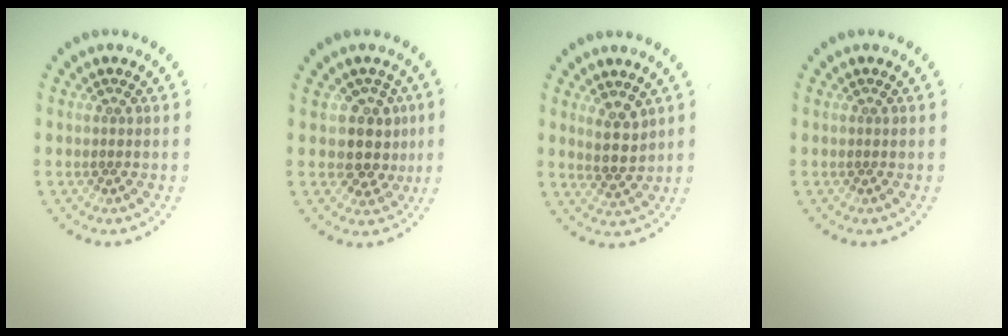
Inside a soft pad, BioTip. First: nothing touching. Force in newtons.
{"total": 3.2, "press": 2.7, "slide": 1.8}
{"total": 2.5, "press": 2.2, "slide": 1.1}
{"total": 0.0}